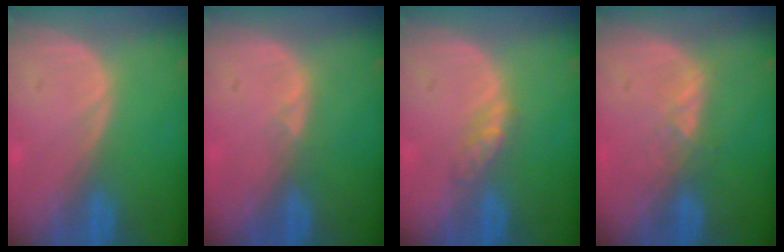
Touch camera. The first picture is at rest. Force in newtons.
{"total": 0.7, "press": 0.6, "slide": 0.3}
{"total": 2.8, "press": 2.5, "slide": 1.2}
{"total": 2.0, "press": 2.0, "slide": 0.3}